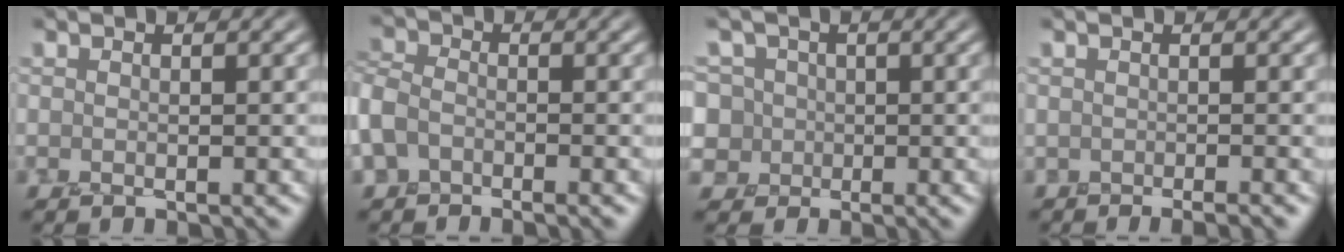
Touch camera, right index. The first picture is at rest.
{"total": 2.7, "force": [-1.4, 2.1, 1.0], "torque": [-0.020, 0.009, -0.038]}
{"total": 6.8, "force": [2.4, 6.1, 1.6], "torque": [-0.025, 0.048, 0.006]}
{"total": 0.7, "force": [-0.6, 0.1, 0.5], "torque": [0.017, 0.006, -0.007]}